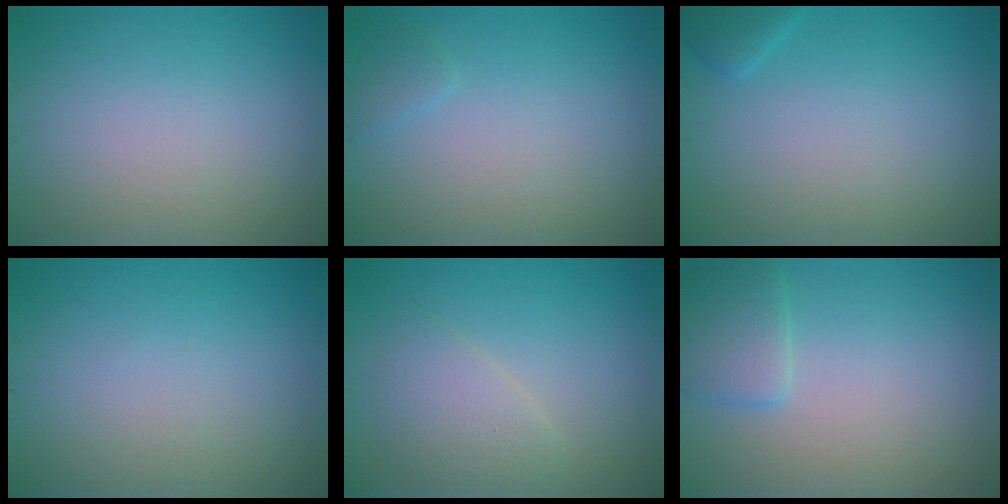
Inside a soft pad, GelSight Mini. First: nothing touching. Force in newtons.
{"total": 0.8, "press": 0.8, "slide": 0.1}
{"total": 1.3, "press": 1.3, "slide": 0.1}
{"total": 0.0}
{"total": 2.4, "press": 2.3, "slide": 0.2}
{"total": 2.4, "press": 2.3, "slide": 0.2}